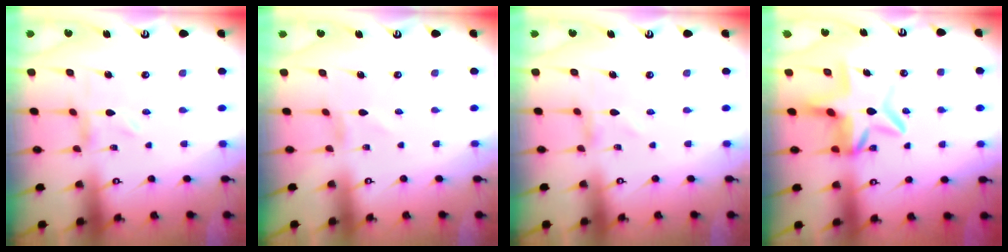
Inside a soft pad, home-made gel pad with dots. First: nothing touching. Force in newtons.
{"total": 0.0}
{"total": 0.7, "press": 0.7, "slide": 0.1}
{"total": 10.3, "press": 10.2, "slide": 1.4}